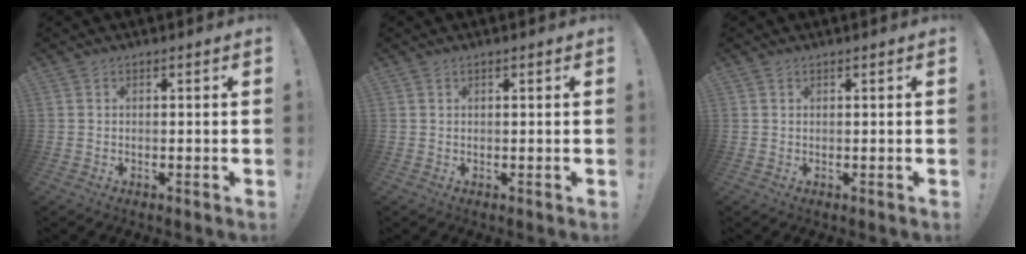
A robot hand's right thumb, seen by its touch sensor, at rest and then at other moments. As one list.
[{"total": 0.0}, {"total": 0.0}]